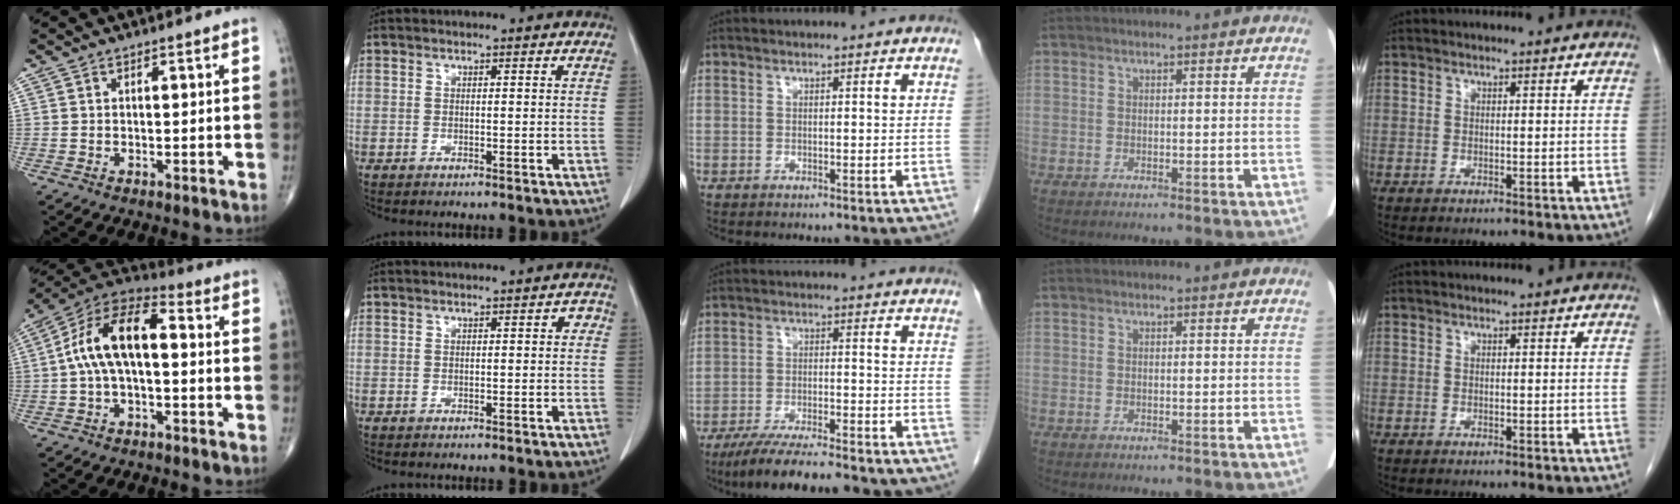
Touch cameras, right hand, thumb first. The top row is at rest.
{"thumb": {"total": 13.1, "force": [0.2, 6.4, 11.4], "torque": [-0.211, 0.047, -0.010]}, "index": {"total": 1.7, "force": [0.0, 0.8, 1.5], "torque": [-0.013, 0.013, -0.004]}, "middle": {"total": 13.1, "force": [-11.0, 1.9, 7.0], "torque": [-0.111, -0.021, -0.167]}}